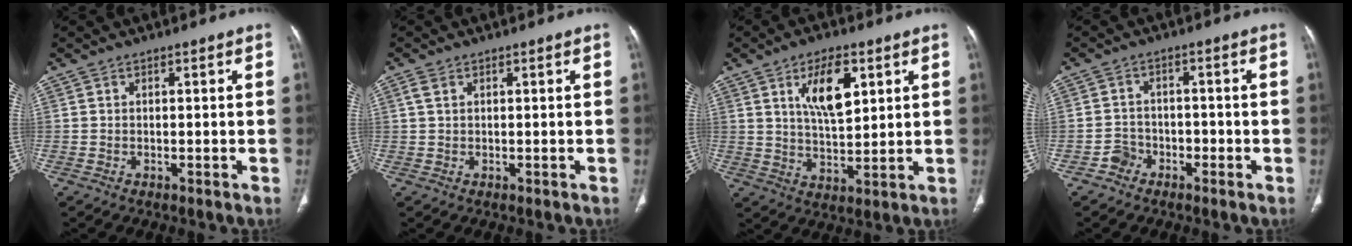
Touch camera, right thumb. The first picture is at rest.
{"total": 1.4, "force": [0.6, 0.8, 0.9], "torque": [-0.029, 0.004, 0.015]}
{"total": 10.2, "force": [4.2, 4.5, 8.1], "torque": [-0.119, -0.022, 0.079]}
{"total": 3.3, "force": [-2.0, 2.5, 0.3], "torque": [0.008, 0.021, -0.041]}